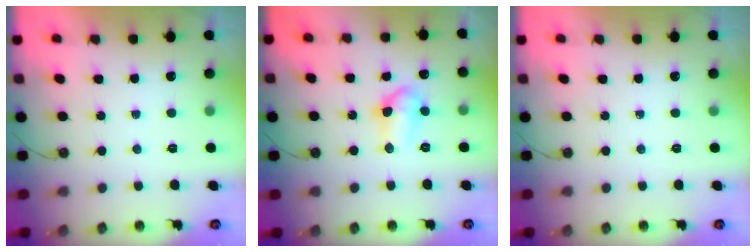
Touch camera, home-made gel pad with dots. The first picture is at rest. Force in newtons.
{"total": 7.9, "press": 7.8, "slide": 0.9}
{"total": 0.0}